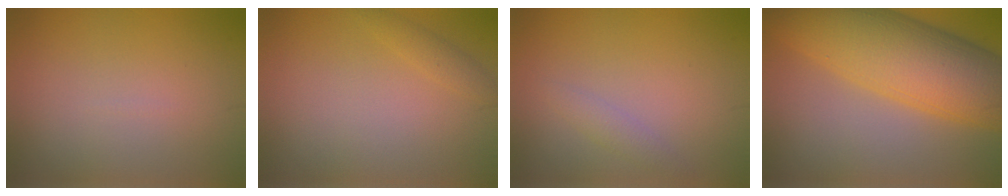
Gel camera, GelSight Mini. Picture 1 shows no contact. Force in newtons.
{"total": 1.2, "press": 1.2, "slide": 0.1}
{"total": 1.3, "press": 1.3, "slide": 0.1}
{"total": 12.4, "press": 12.4, "slide": 0.4}